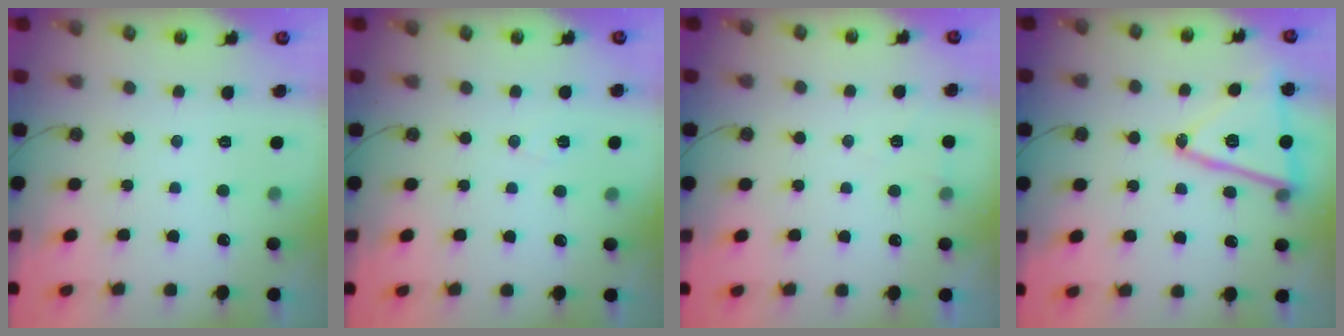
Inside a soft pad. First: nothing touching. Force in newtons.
{"total": 4.7, "press": 3.8, "slide": 2.8}
{"total": 5.4, "press": 3.3, "slide": 4.3}
{"total": 16.3, "press": 16.3, "slide": 1.2}